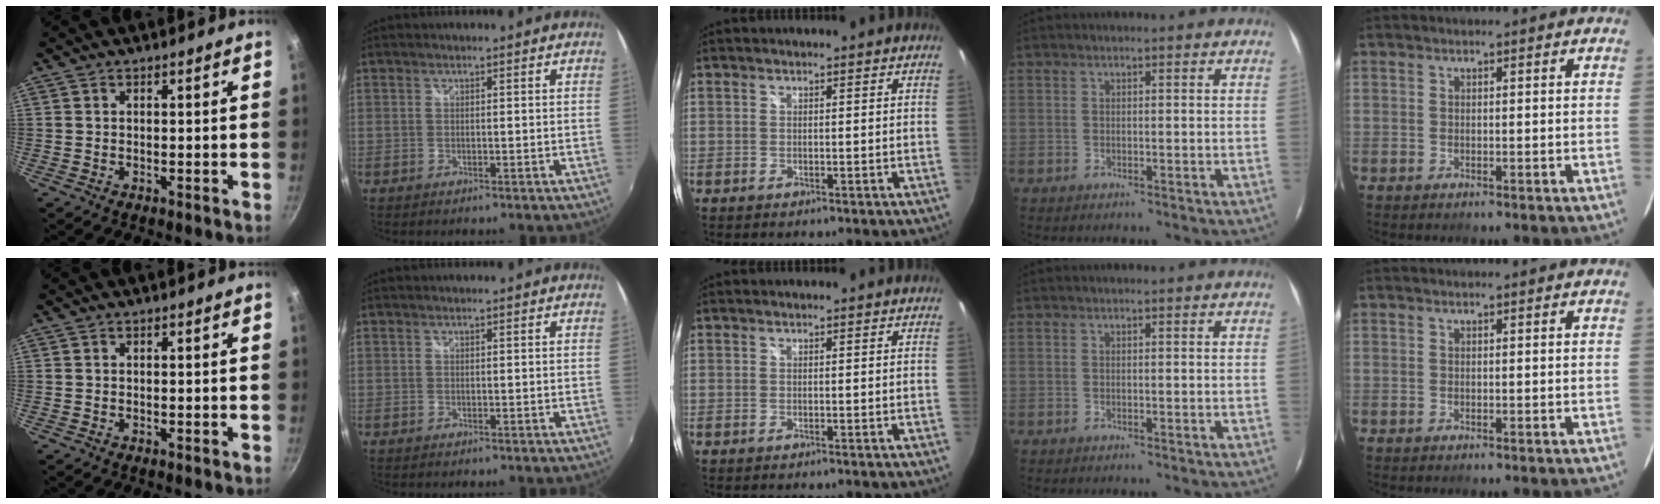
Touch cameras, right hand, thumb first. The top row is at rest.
{}